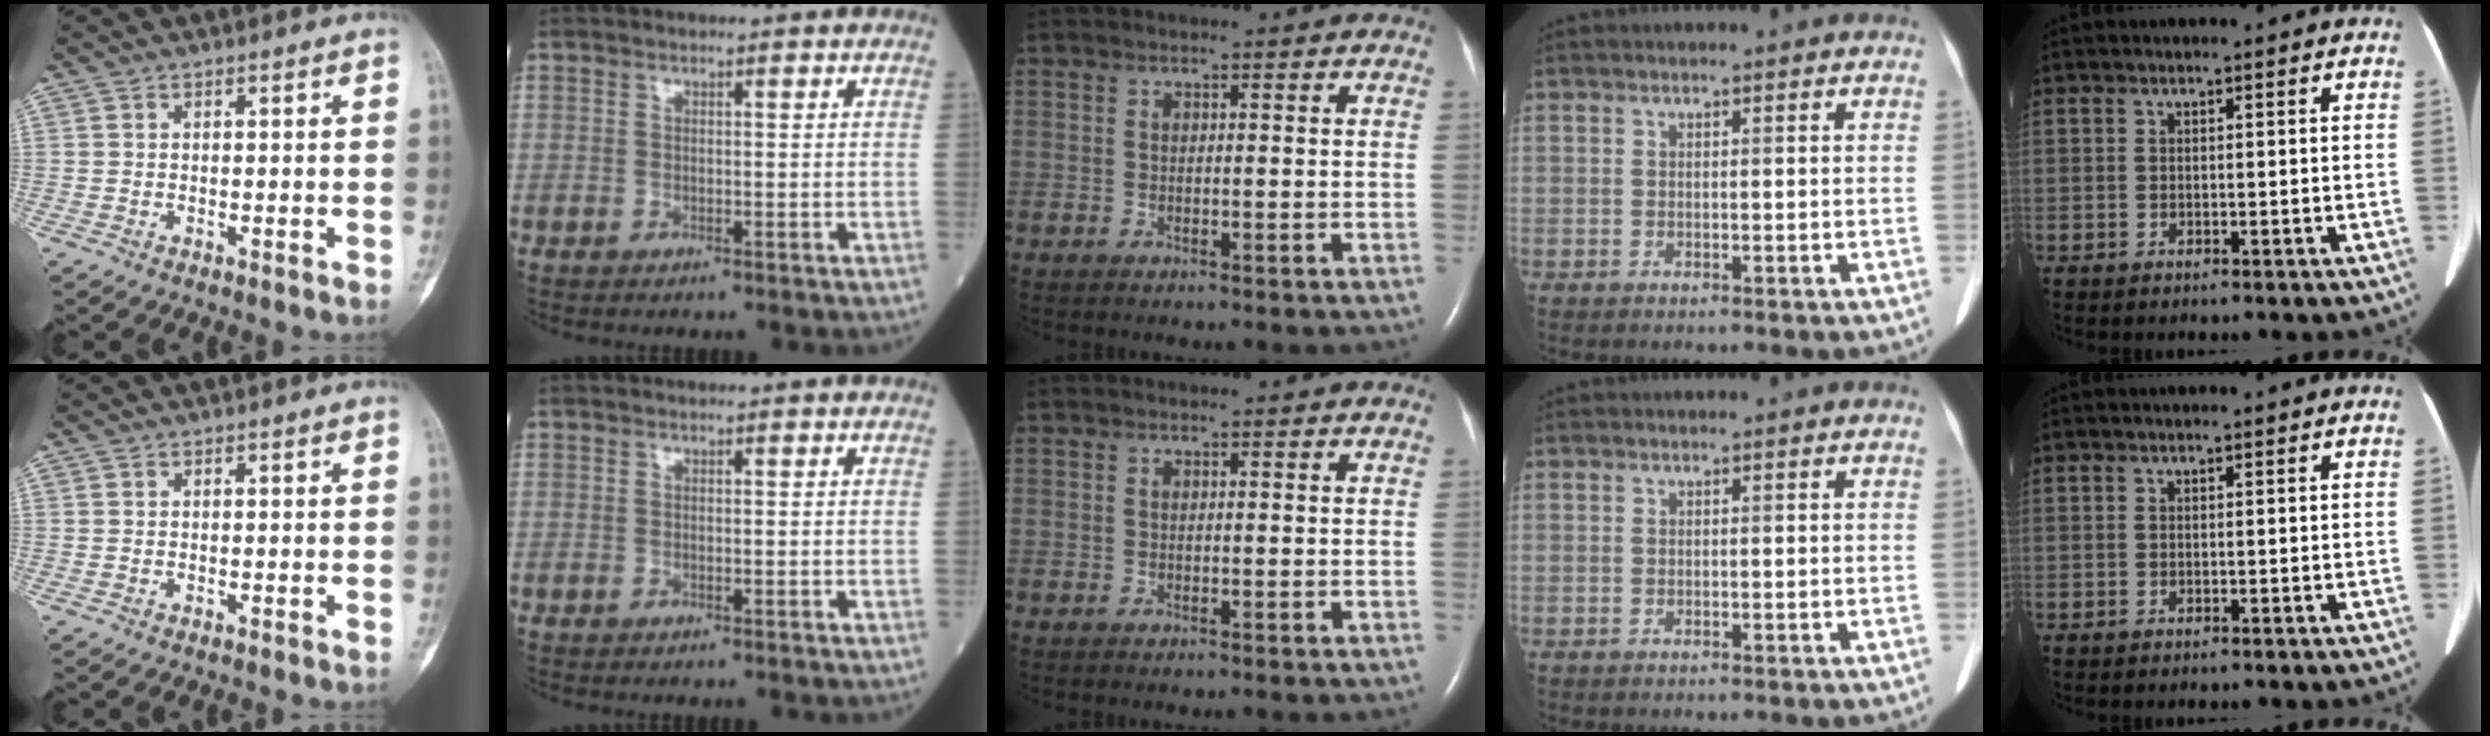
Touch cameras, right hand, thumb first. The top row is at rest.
{}